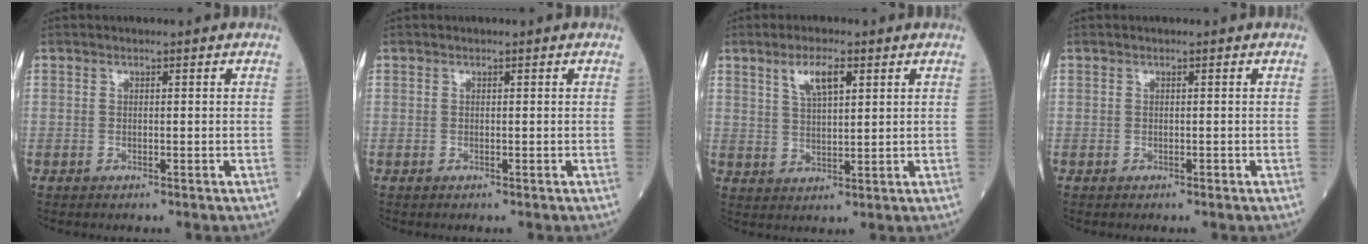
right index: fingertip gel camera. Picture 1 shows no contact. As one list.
[{"total": 0.0}, {"total": 5.3, "force": [2.8, 1.4, 4.2], "torque": [-0.086, 0.004, 0.055]}, {"total": 0.0}]